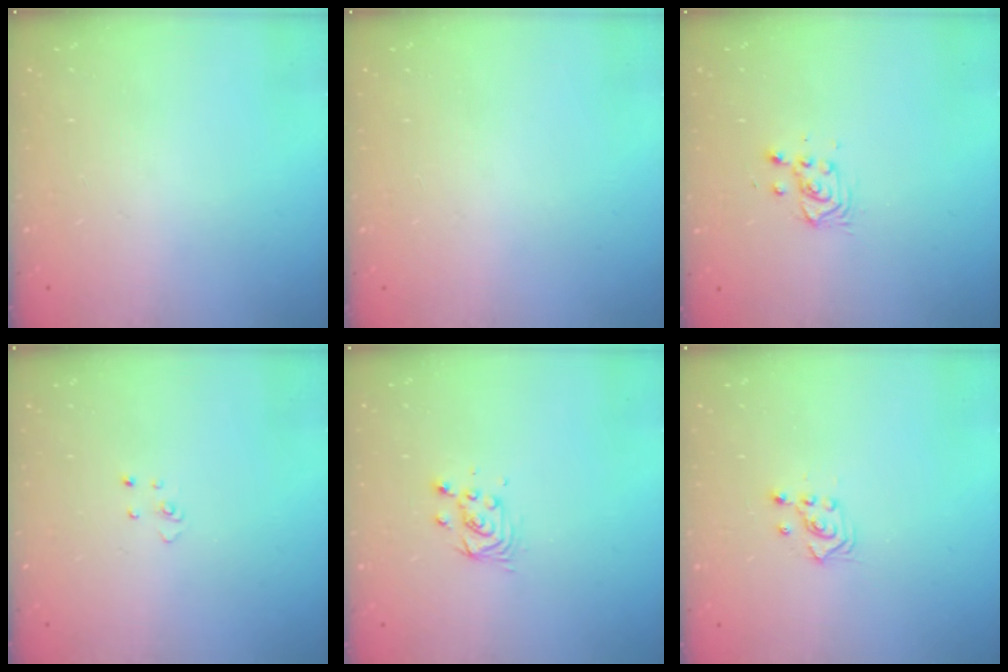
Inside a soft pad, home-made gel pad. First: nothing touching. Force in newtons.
{"total": 0.0}
{"total": 3.6, "press": 3.6, "slide": 0.1}
{"total": 2.7, "press": 2.7, "slide": 0.3}
{"total": 3.9, "press": 3.9, "slide": 0.3}
{"total": 2.9, "press": 2.9, "slide": 0.2}